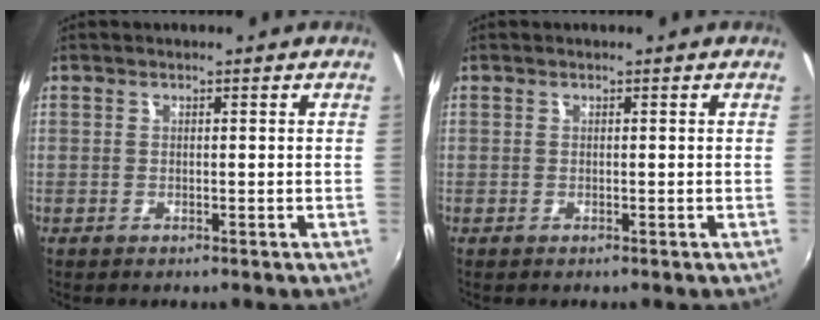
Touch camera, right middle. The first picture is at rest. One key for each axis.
{"total": 0.0}